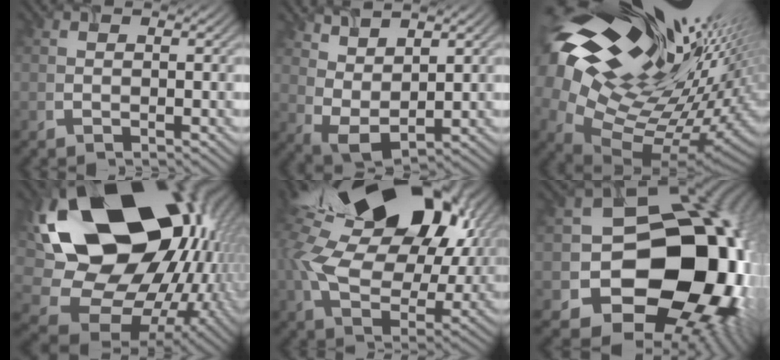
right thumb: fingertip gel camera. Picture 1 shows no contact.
{"total": 5.1, "force": [3.4, 2.1, 3.2], "torque": [-0.077, -0.006, 0.075]}
{"total": 21.6, "force": [9.2, 12.2, 15.3], "torque": [-0.309, 0.010, 0.178]}
{"total": 22.9, "force": [3.2, 16.4, 15.7], "torque": [-0.317, -0.048, 0.103]}
{"total": 20.5, "force": [6.4, 13.1, 14.4], "torque": [-0.292, 0.004, 0.124]}
{"total": 20.4, "force": [-4.0, 16.2, 11.8], "torque": [-0.161, -0.040, -0.064]}